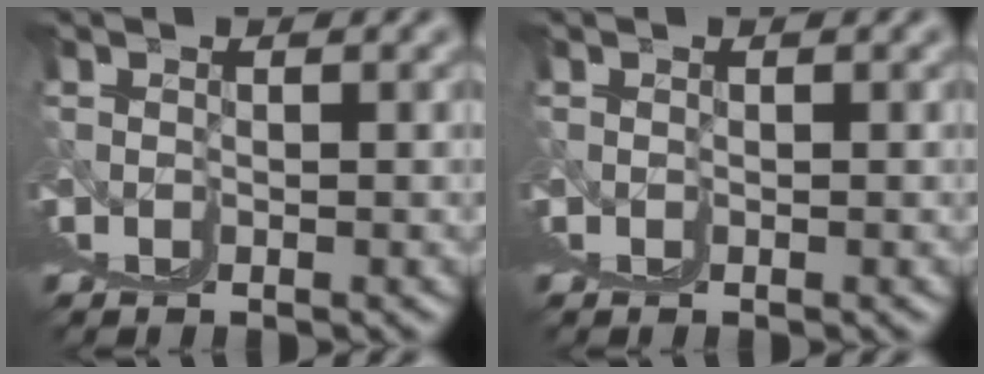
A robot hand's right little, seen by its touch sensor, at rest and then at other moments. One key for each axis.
{"total": 0.0}